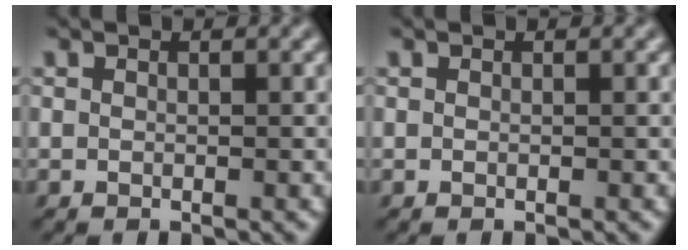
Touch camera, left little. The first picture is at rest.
{"total": 0.0}